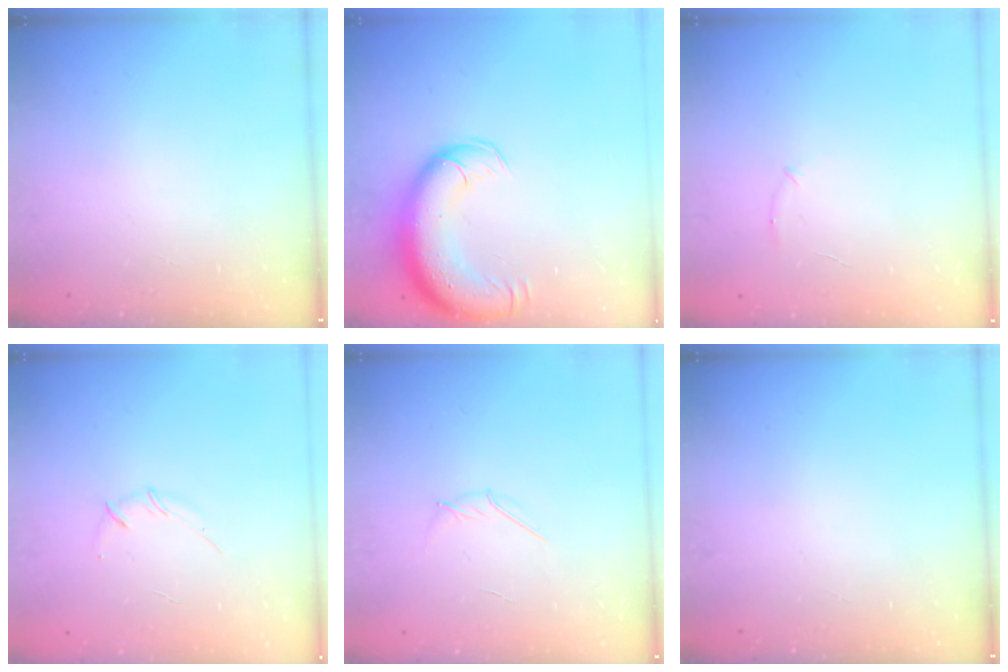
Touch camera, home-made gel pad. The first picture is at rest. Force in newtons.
{"total": 16.2, "press": 15.7, "slide": 3.9}
{"total": 4.7, "press": 4.5, "slide": 1.3}
{"total": 3.0, "press": 2.9, "slide": 0.8}
{"total": 3.3, "press": 3.2, "slide": 0.8}
{"total": 0.0}